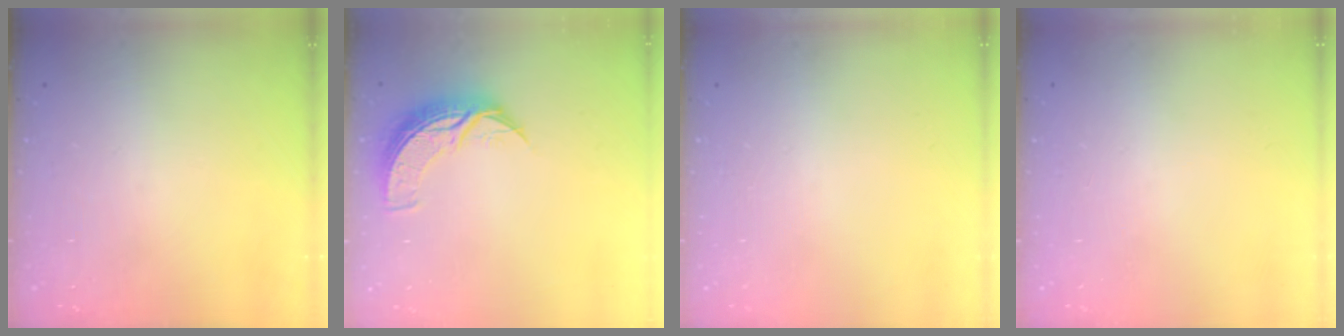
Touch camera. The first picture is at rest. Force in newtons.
{"total": 8.2, "press": 8.2, "slide": 0.0}
{"total": 0.0}
{"total": 0.0}